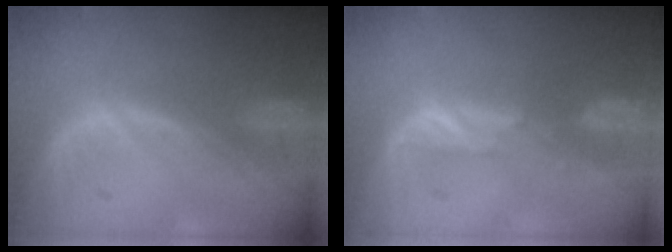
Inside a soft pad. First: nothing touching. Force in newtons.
{"total": 2.7, "press": 2.6, "slide": 0.8}